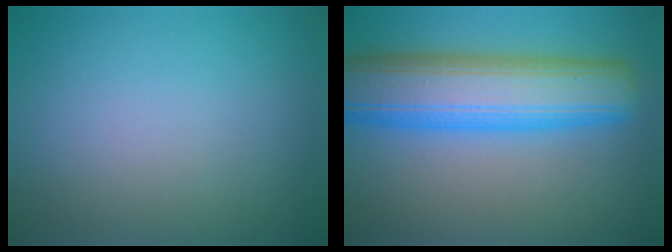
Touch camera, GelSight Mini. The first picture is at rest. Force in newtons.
{"total": 10.1, "press": 10.0, "slide": 0.4}